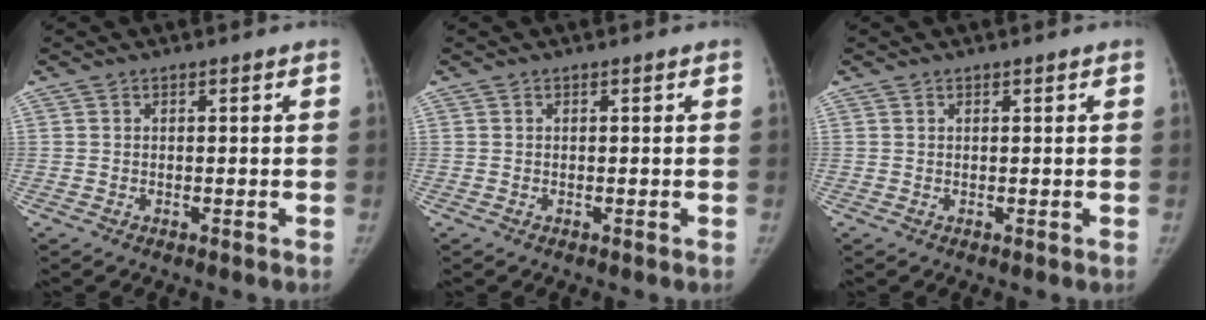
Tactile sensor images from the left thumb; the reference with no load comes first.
{"total": 0.0}
{"total": 0.0}